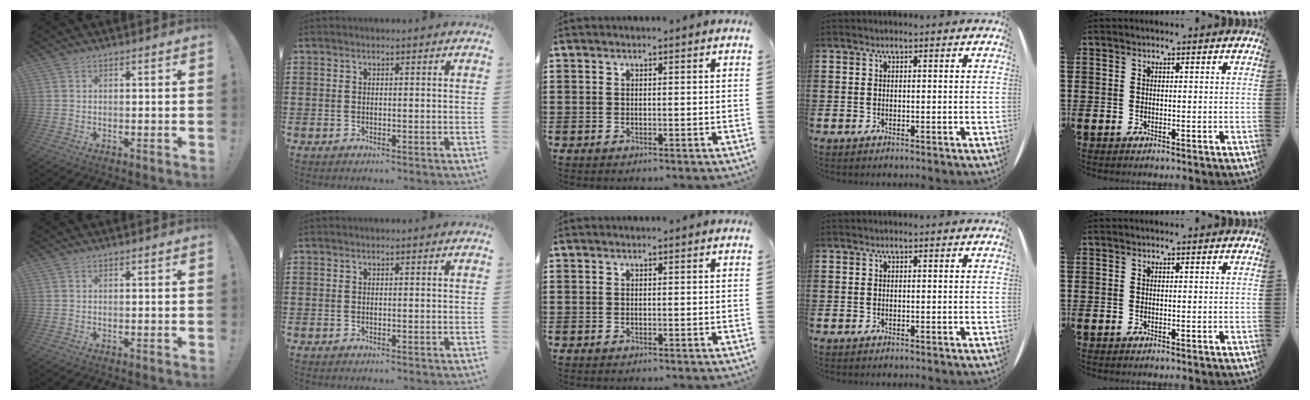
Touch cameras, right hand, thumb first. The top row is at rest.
{}